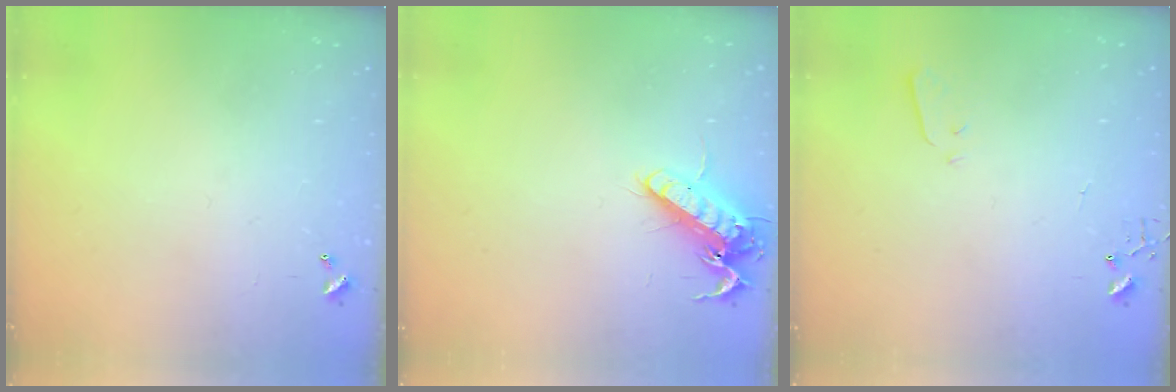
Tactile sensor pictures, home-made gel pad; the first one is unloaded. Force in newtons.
{"total": 13.5, "press": 13.3, "slide": 1.9}
{"total": 2.2, "press": 2.1, "slide": 0.3}